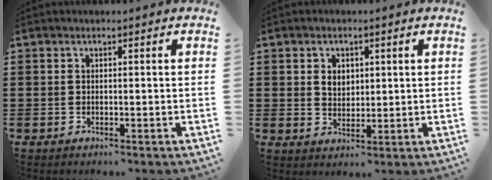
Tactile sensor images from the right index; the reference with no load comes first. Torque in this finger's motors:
{"motor_torque": [0.01, 0.00, 0.07, 0.04]}